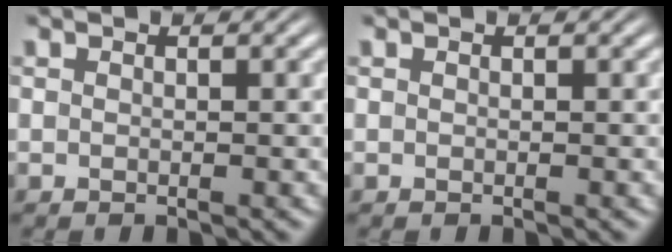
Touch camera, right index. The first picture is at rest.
{"total": 0.0}